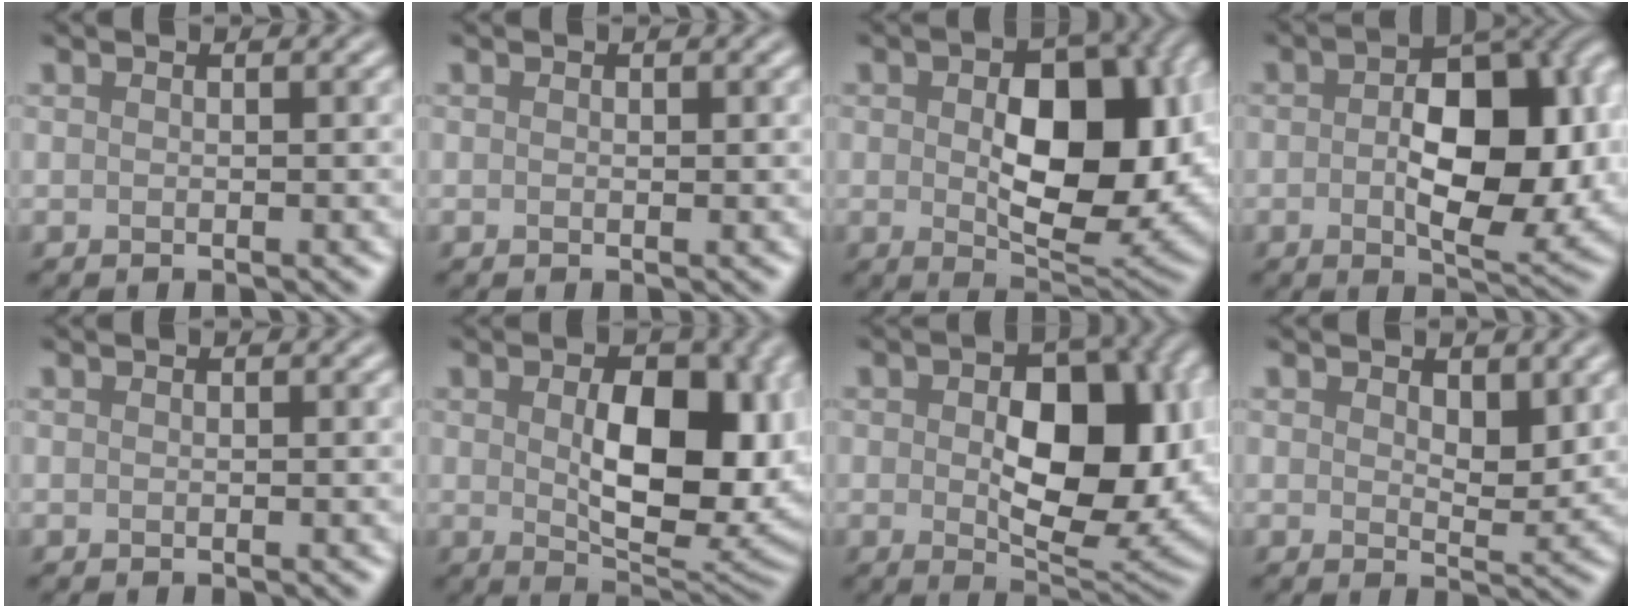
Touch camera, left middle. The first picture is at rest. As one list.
[{"total": 0.0}, {"total": 11.2, "force": [0.1, 6.3, 9.3], "torque": [-0.142, -0.010, 0.014]}, {"total": 11.1, "force": [0.0, 6.2, 9.3], "torque": [-0.122, 0.000, 0.003]}, {"total": 0.0}, {"total": 10.5, "force": [0.7, 5.8, 8.8], "torque": [-0.132, -0.013, 0.023]}, {"total": 11.2, "force": [0.0, 6.3, 9.3], "torque": [-0.134, -0.007, 0.009]}, {"total": 2.5, "force": [1.1, 1.3, 1.8], "torque": [-0.026, -0.008, 0.021]}]